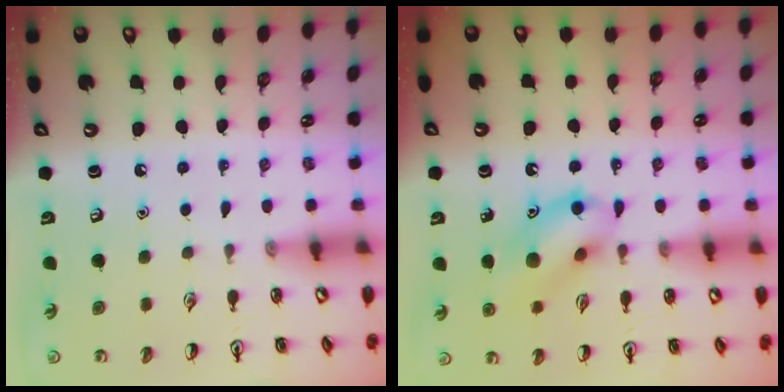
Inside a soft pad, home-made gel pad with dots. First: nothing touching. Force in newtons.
{"total": 12.4, "press": 12.3, "slide": 1.7}